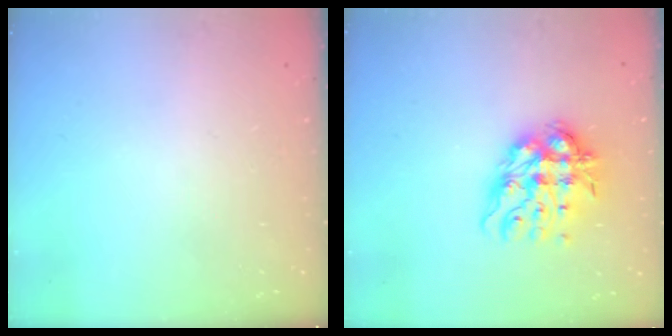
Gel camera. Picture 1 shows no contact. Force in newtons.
{"total": 13.1, "press": 13.0, "slide": 1.5}